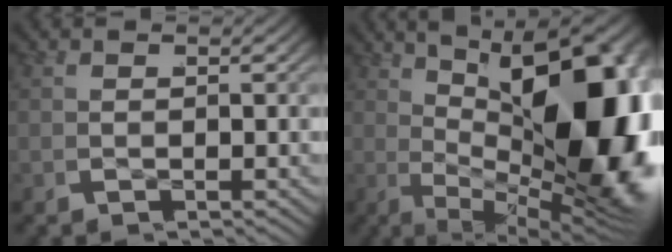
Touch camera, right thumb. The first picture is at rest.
{"total": 23.9, "force": [-0.6, 12.1, 20.6], "torque": [-0.288, -0.050, 0.025]}